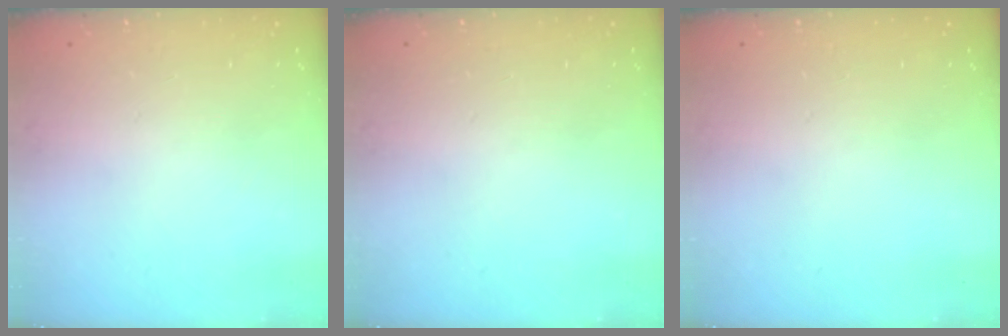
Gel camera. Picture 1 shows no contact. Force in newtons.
{"total": 0.0}
{"total": 0.0}